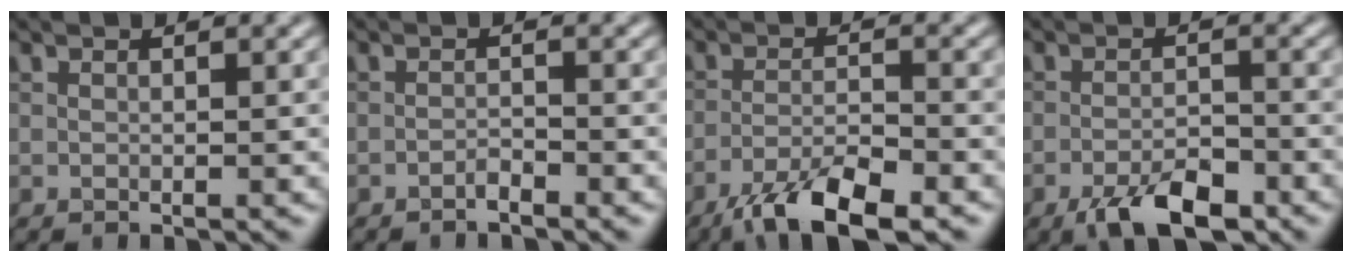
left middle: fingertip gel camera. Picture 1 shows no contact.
{"total": 1.0, "force": [-0.9, 0.2, 0.5], "torque": [-0.008, 0.003, -0.018]}
{"total": 6.6, "force": [-4.8, 1.7, 4.3], "torque": [-0.076, -0.004, -0.086]}
{"total": 5.0, "force": [-3.3, 1.8, 3.2], "torque": [-0.054, -0.004, -0.057]}